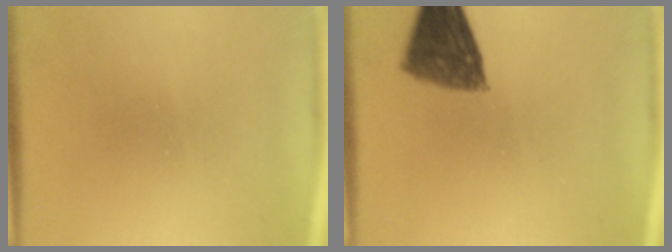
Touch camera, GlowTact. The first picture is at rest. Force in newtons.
{"total": 8.9}